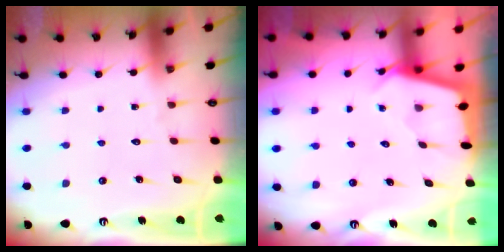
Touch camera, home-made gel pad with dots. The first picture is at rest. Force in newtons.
{"total": 2.4, "press": 2.4, "slide": 0.3}